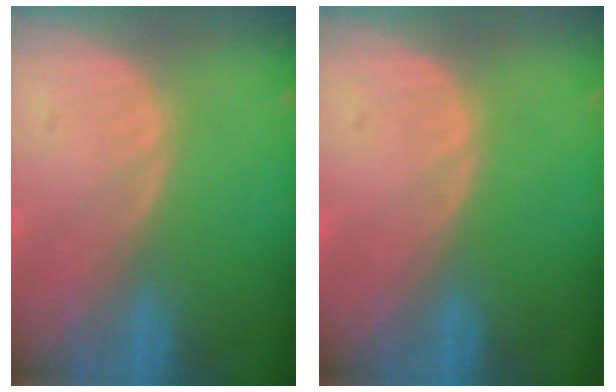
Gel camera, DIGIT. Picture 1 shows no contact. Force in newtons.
{"total": 0.0}